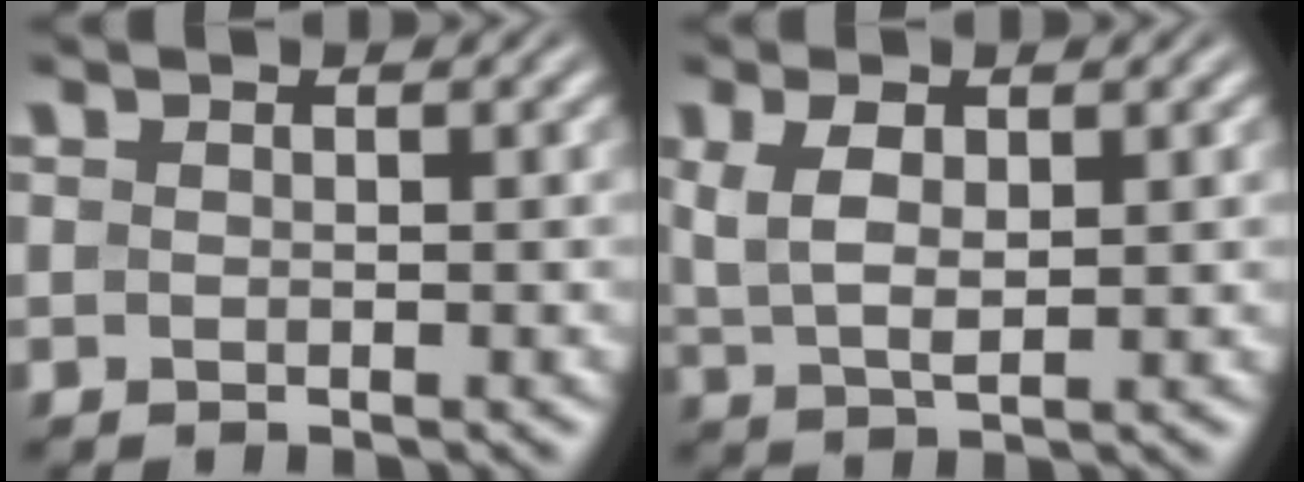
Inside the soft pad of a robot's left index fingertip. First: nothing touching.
{"total": 3.6, "force": [1.3, 1.5, 2.9], "torque": [-0.062, 0.002, 0.025]}